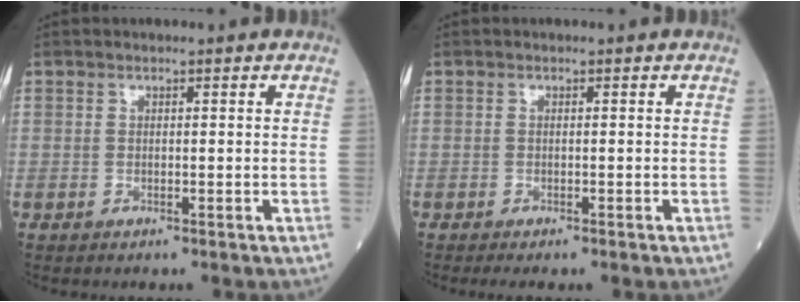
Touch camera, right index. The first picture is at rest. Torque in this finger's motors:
{"motor_torque": [-0.38, -0.74, 0.26, 0.05]}